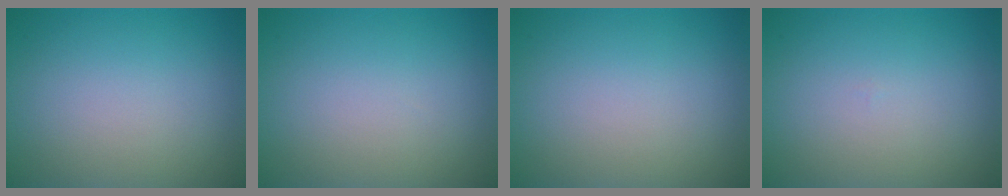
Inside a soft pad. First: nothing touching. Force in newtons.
{"total": 0.0}
{"total": 0.0}
{"total": 0.0}